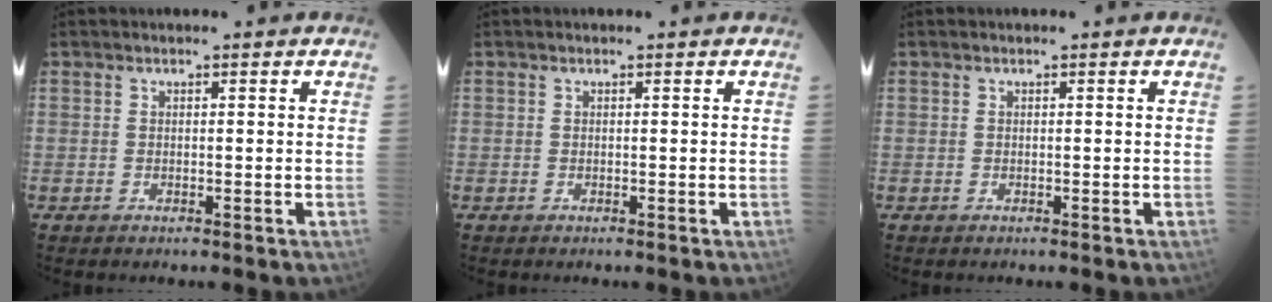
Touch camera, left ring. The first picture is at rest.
{"total": 0.0}
{"total": 0.0}